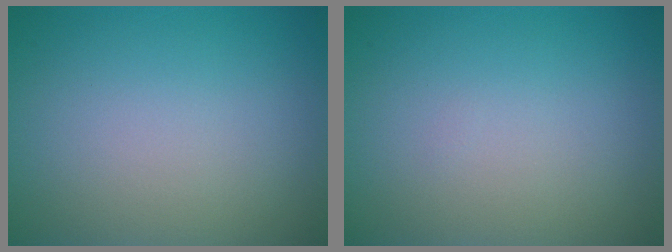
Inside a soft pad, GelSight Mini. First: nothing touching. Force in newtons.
{"total": 0.0}